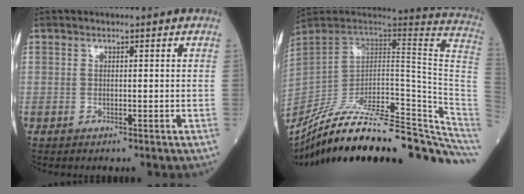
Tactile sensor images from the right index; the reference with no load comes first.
{"total": 34.2, "force": [-29.4, 4.4, 17.0], "torque": [-0.169, -0.025, -0.416]}